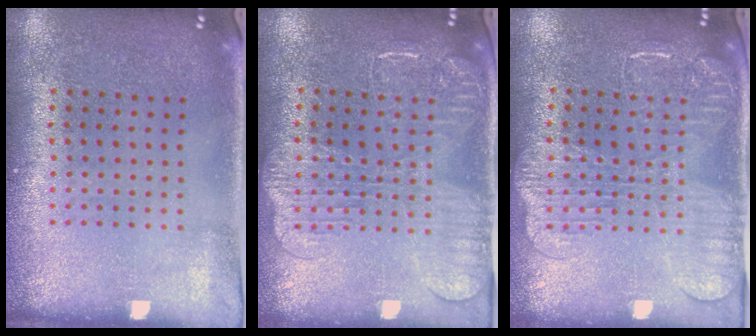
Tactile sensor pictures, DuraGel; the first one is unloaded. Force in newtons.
{"total": 2.2, "press": 2.0, "slide": 0.9}
{"total": 2.2, "press": 2.0, "slide": 0.9}